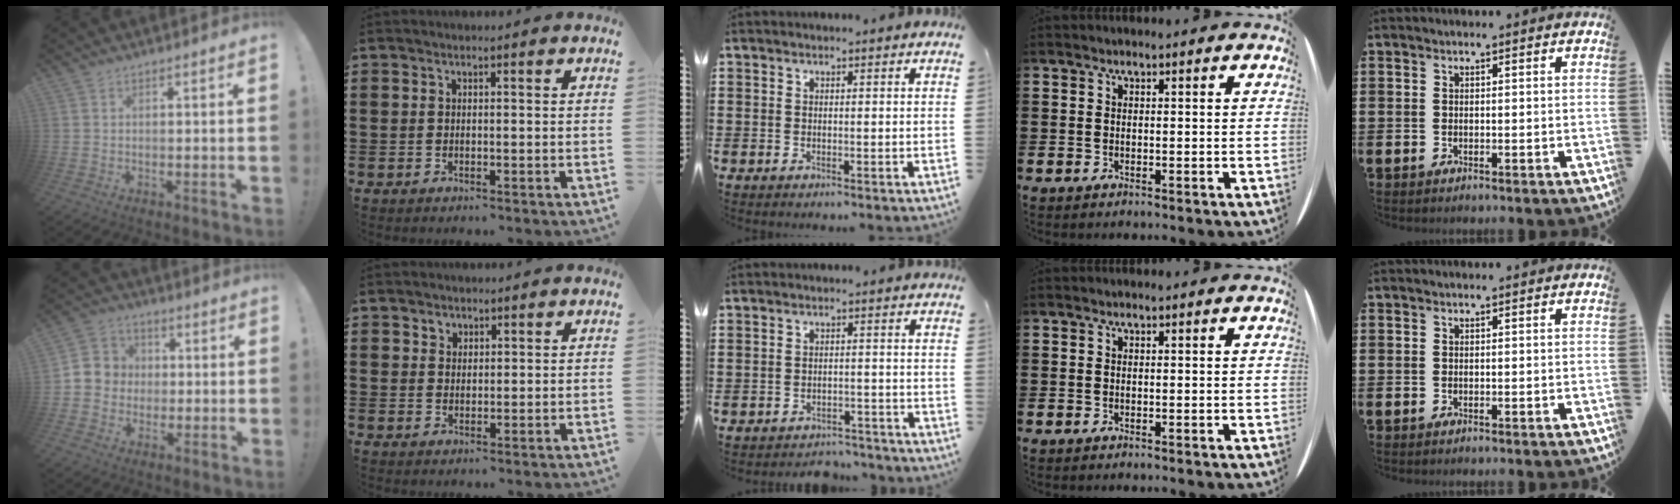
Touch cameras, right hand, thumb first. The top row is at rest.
{"thumb": {"total": 7.3, "force": [-1.0, 7.1, 1.4], "torque": [-0.016, 0.017, -0.013]}, "index": {"total": 1.6, "force": [0.9, 1.4, 0.1], "torque": [-0.008, 0.008, 0.017]}, "middle": {"total": 2.7, "force": [-2.7, 0.2, 0.0], "torque": [-0.009, -0.003, -0.057]}}